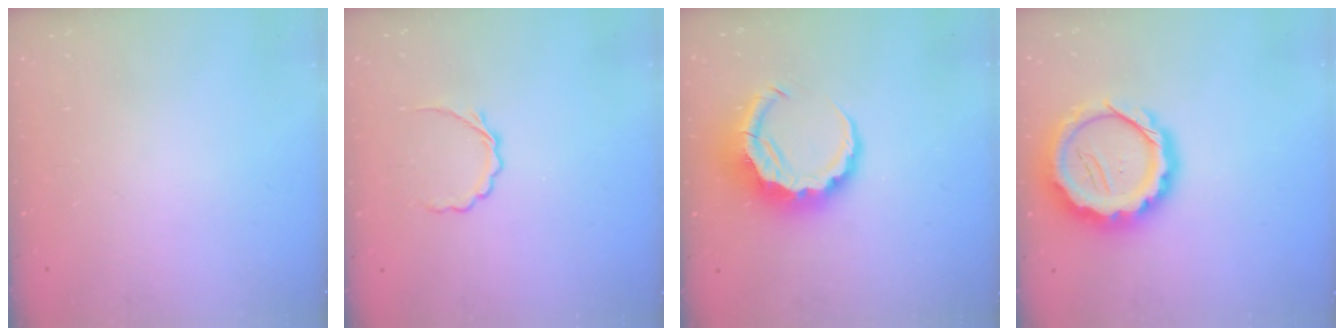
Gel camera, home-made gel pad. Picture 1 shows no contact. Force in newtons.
{"total": 4.0, "press": 3.8, "slide": 1.1}
{"total": 9.3, "press": 9.2, "slide": 1.6}
{"total": 15.3, "press": 15.0, "slide": 3.0}